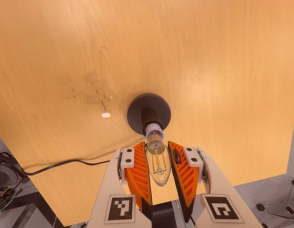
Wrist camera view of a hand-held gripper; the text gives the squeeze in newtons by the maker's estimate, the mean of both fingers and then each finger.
{"total": 12.9, "left": 13.2, "right": 12.6}